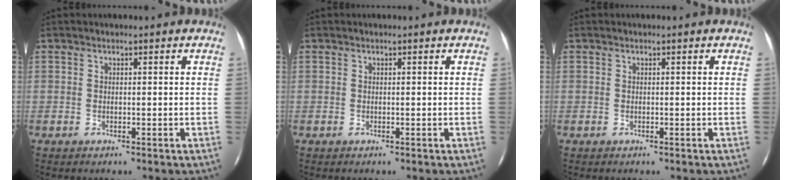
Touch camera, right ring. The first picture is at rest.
{"total": 0.0}
{"total": 0.0}